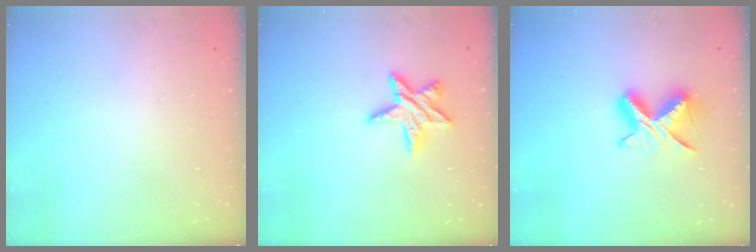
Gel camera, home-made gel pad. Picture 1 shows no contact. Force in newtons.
{"total": 10.2, "press": 10.2, "slide": 0.9}
{"total": 8.7, "press": 8.6, "slide": 1.2}